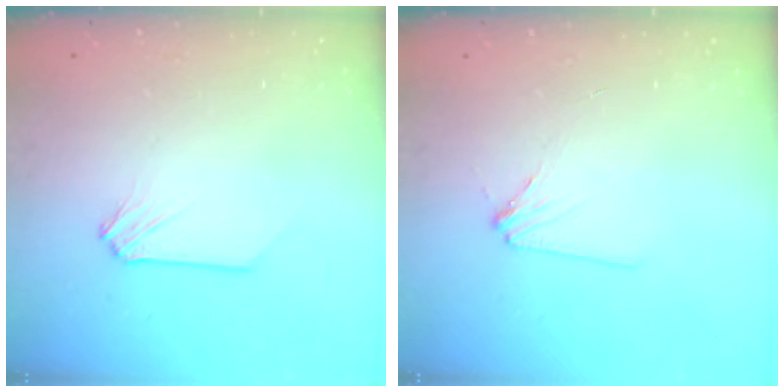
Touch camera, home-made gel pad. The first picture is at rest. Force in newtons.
{"total": 2.7, "press": 2.6, "slide": 0.4}